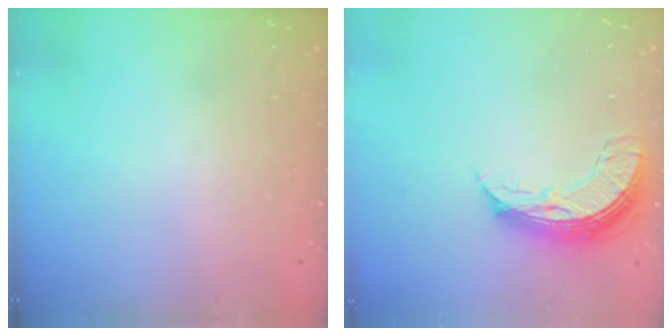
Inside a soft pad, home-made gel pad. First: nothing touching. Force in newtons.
{"total": 8.6, "press": 8.6, "slide": 0.7}